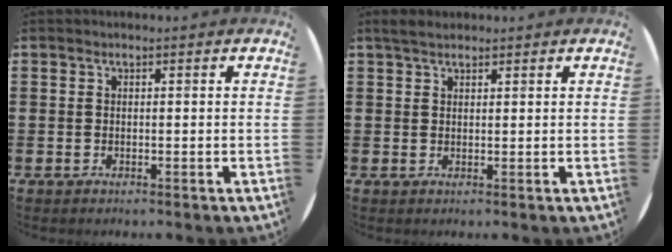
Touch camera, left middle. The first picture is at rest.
{"total": 1.8, "force": [1.6, 0.6, 0.8], "torque": [-0.009, 0.003, 0.027]}